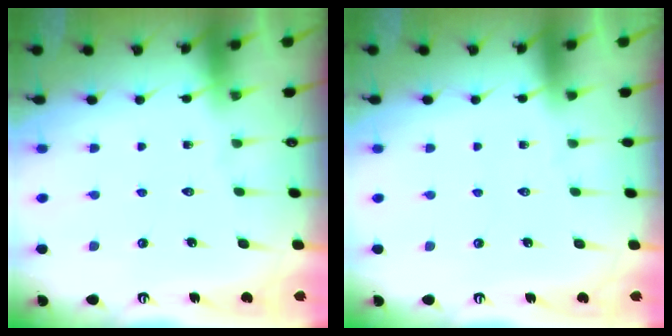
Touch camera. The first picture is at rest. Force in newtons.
{"total": 0.0}